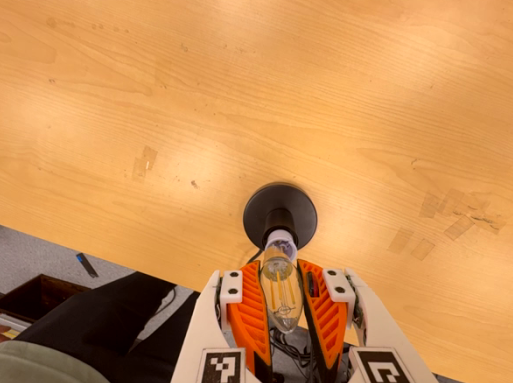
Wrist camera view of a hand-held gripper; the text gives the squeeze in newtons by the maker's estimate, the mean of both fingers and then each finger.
{"total": 20.1, "left": 22.2, "right": 17.9}